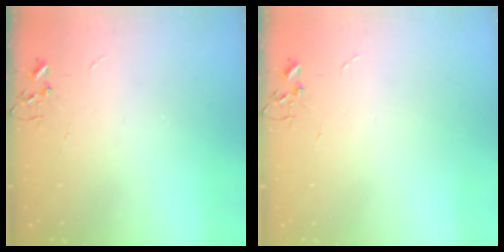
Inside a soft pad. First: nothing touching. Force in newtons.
{"total": 0.0}